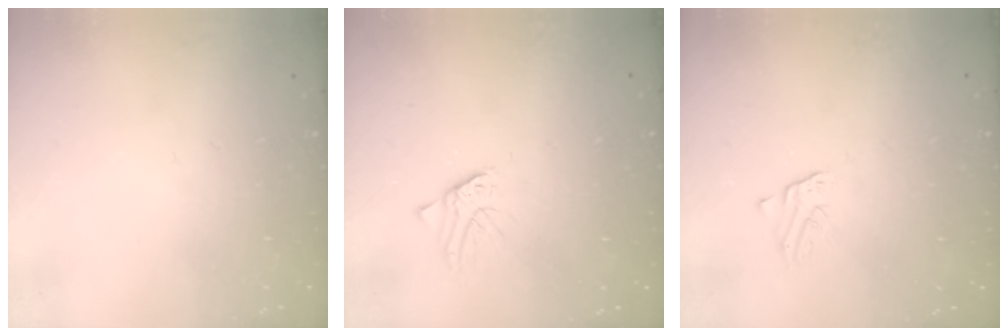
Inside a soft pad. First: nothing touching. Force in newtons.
{"total": 0.0}
{"total": 1.6, "press": 1.6, "slide": 0.1}